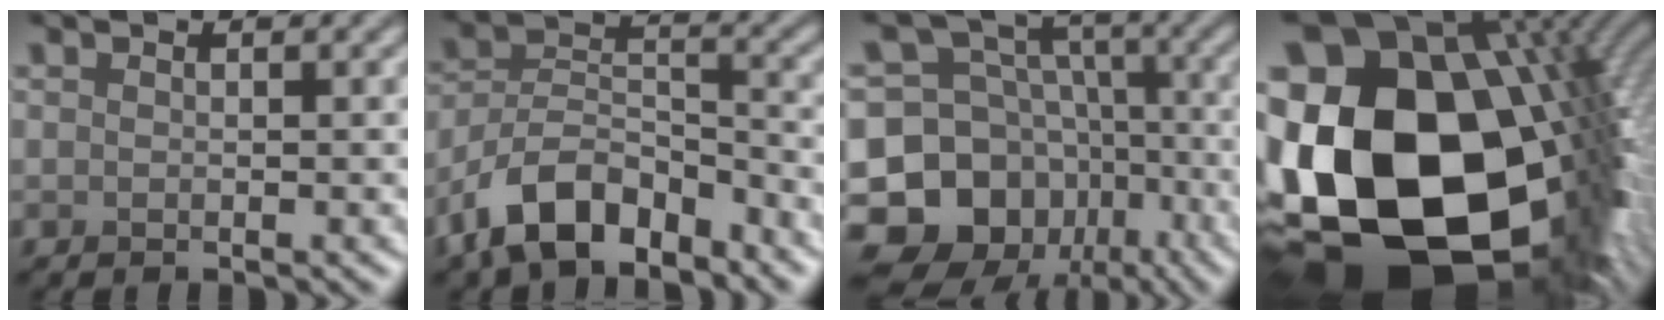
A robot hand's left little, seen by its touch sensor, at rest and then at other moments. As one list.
[{"total": 7.8, "force": [-5.6, 3.5, 4.2], "torque": [-0.068, 0.001, -0.112]}, {"total": 14.1, "force": [-7.3, 11.2, 4.6], "torque": [-0.091, -0.010, -0.126]}, {"total": 24.1, "force": [-3.4, 17.1, 16.6], "torque": [-0.313, -0.042, -0.070]}]